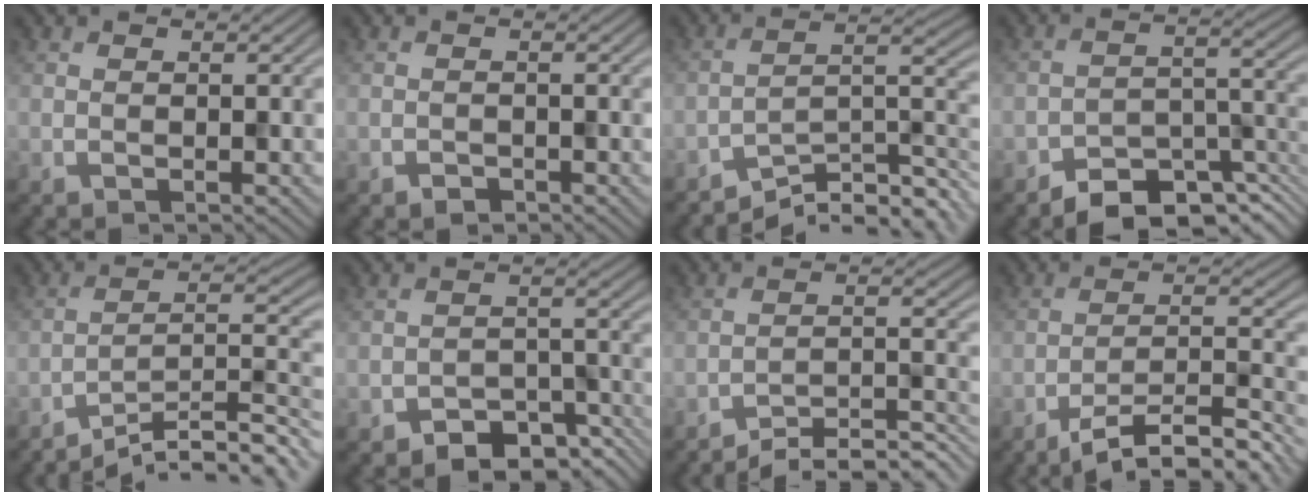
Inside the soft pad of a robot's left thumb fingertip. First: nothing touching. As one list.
[{"total": 1.0, "force": [-0.8, 0.6, 0.3], "torque": [-0.005, -0.001, -0.015]}, {"total": 9.3, "force": [-7.1, 2.3, 5.6], "torque": [-0.079, -0.002, -0.128]}, {"total": 8.4, "force": [-6.8, 3.1, 3.9], "torque": [-0.043, 0.001, -0.121]}, {"total": 11.6, "force": [-9.1, 2.0, 6.9], "torque": [-0.104, 0.011, -0.151]}, {"total": 6.1, "force": [-4.1, 3.2, 3.1], "torque": [-0.040, -0.006, -0.071]}, {"total": 6.9, "force": [-5.5, 1.3, 3.9], "torque": [-0.063, 0.004, -0.088]}, {"total": 10.7, "force": [-8.3, 2.0, 6.4], "torque": [-0.114, 0.001, -0.129]}]